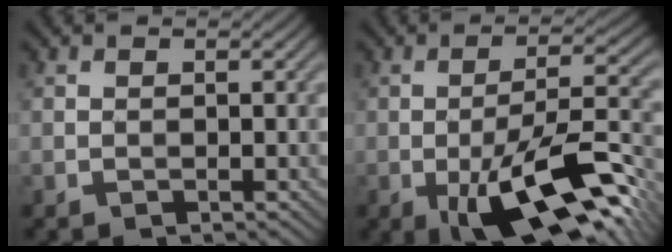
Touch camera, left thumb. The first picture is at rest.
{"total": 14.3, "force": [-6.0, 4.6, 12.1], "torque": [-0.201, 0.000, -0.101]}